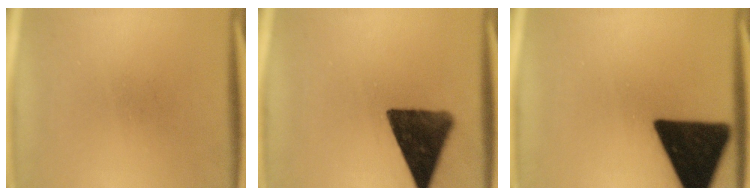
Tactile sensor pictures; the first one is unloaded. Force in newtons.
{"total": 13.2}
{"total": 19.1}